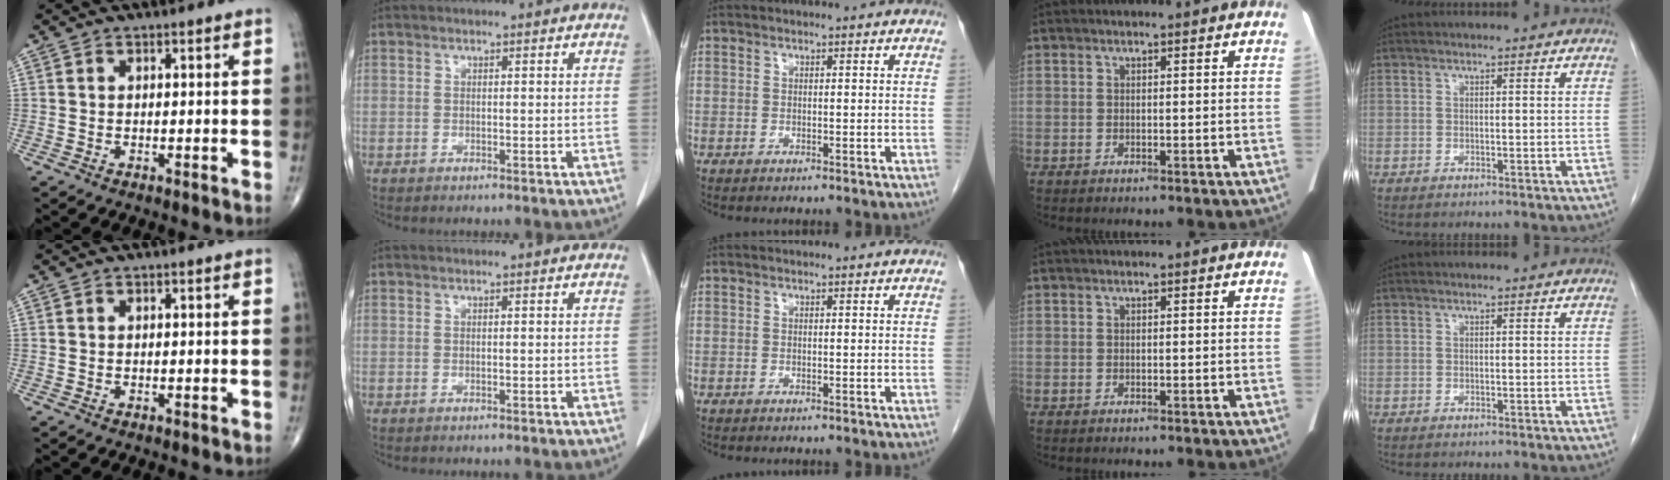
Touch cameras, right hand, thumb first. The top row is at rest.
{}